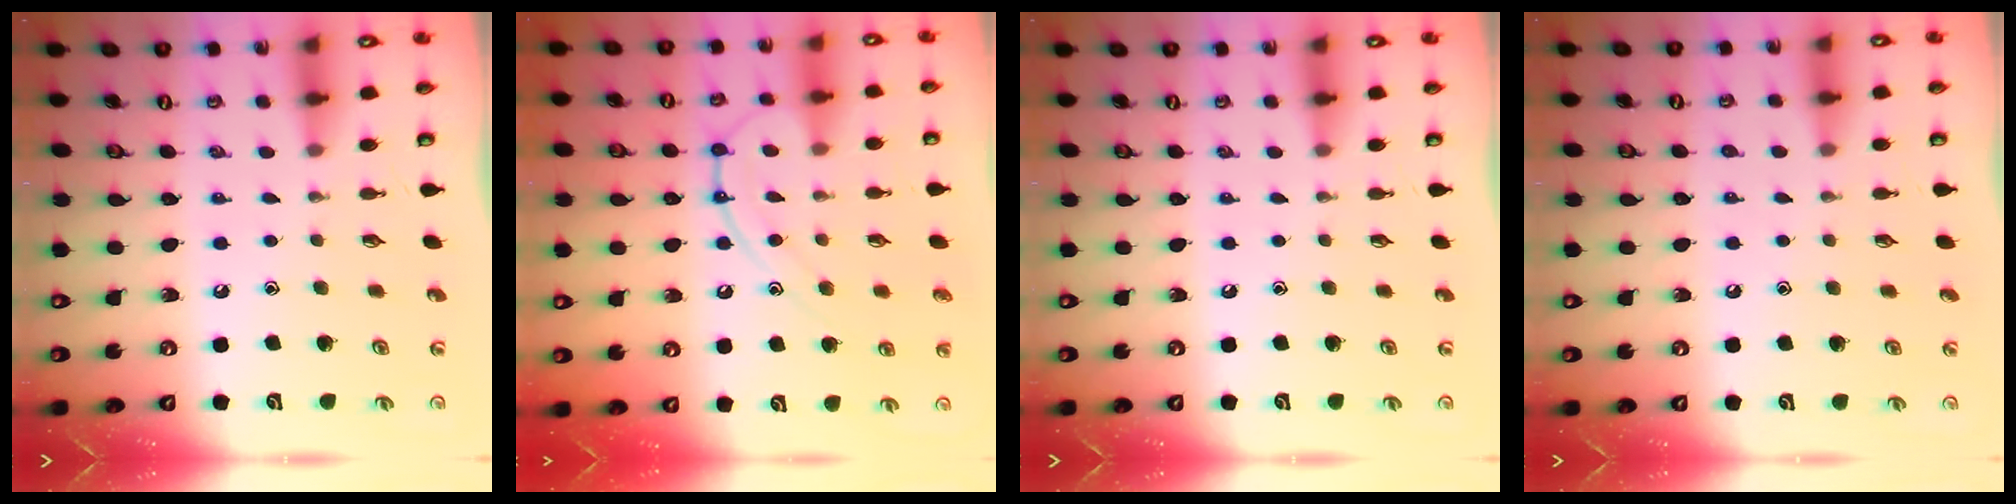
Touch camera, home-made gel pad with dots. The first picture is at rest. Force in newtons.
{"total": 13.1, "press": 13.1, "slide": 1.1}
{"total": 0.0}
{"total": 2.9, "press": 2.8, "slide": 0.4}